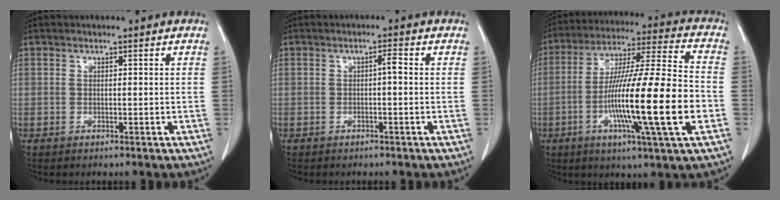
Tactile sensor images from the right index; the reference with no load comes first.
{"total": 1.4, "force": [0.0, 0.2, 1.4], "torque": [-0.022, 0.004, 0.000]}
{"total": 20.5, "force": [-5.2, 0.3, 19.8], "torque": [-0.344, -0.013, -0.092]}